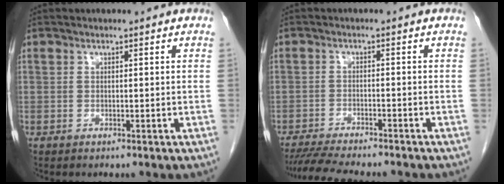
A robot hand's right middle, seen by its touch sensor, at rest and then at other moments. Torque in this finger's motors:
{"motor_torque": [0.31, -0.26, 0.05, 0.04]}